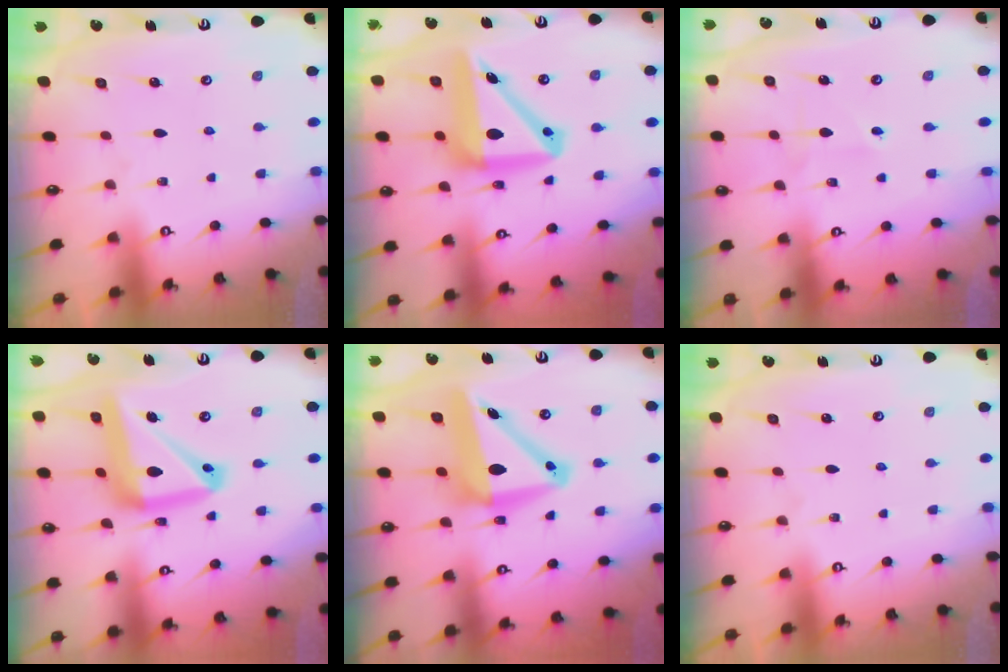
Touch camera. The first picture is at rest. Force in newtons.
{"total": 14.2, "press": 13.9, "slide": 2.8}
{"total": 2.4, "press": 2.4, "slide": 0.2}
{"total": 18.0, "press": 17.9, "slide": 2.1}
{"total": 12.5, "press": 12.3, "slide": 1.8}
{"total": 0.0}